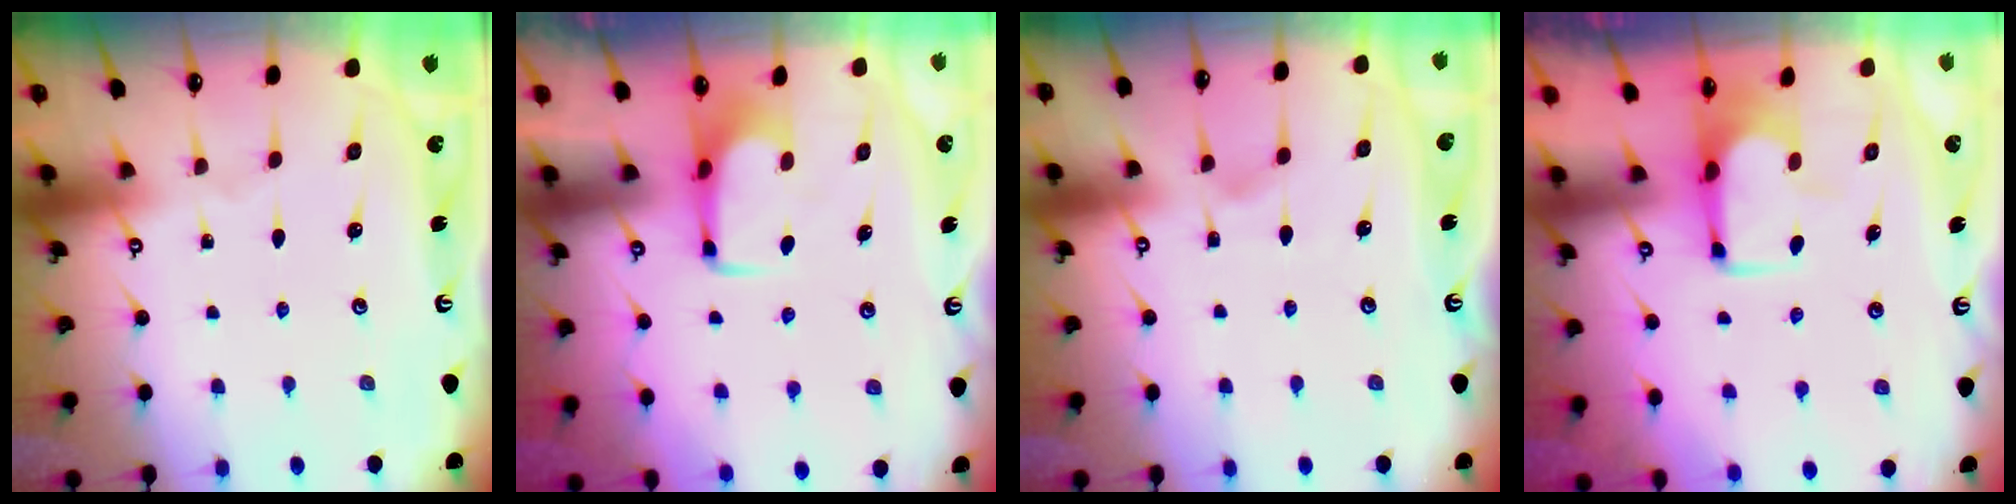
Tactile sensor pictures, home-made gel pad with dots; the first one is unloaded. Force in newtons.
{"total": 1.5, "press": 1.5, "slide": 0.5}
{"total": 3.8, "press": 3.7, "slide": 0.4}
{"total": 3.3, "press": 3.3, "slide": 0.4}